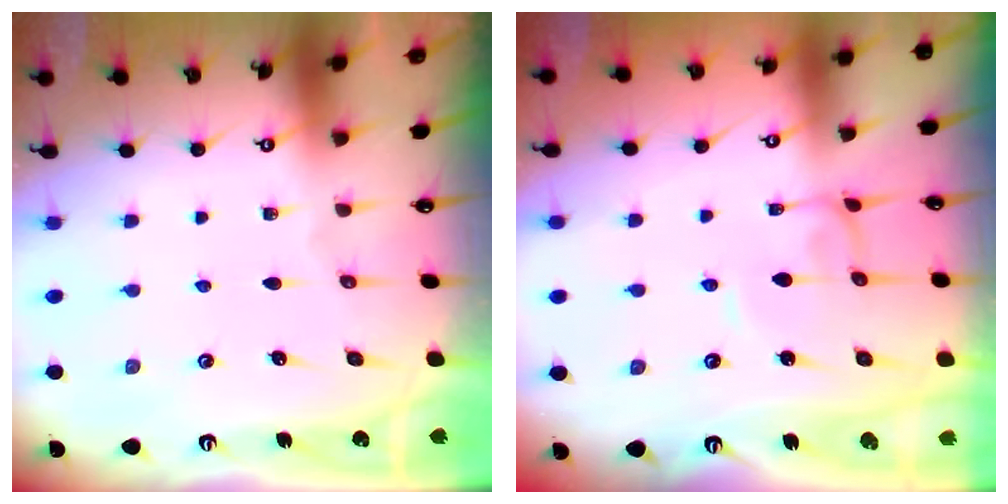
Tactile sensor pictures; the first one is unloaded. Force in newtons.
{"total": 2.6, "press": 2.6, "slide": 0.0}